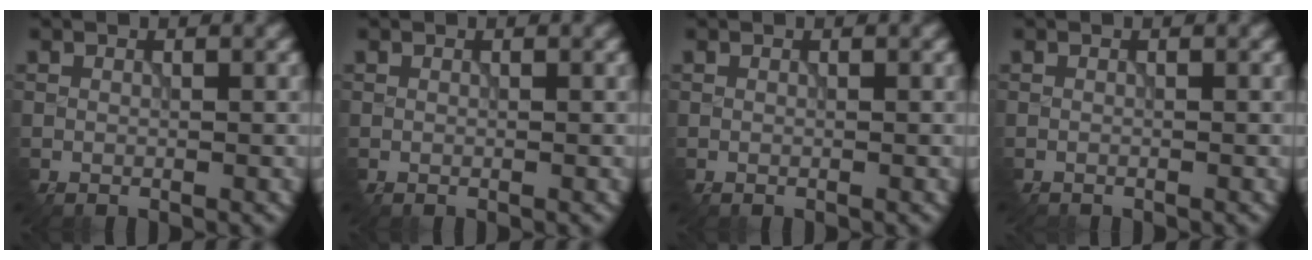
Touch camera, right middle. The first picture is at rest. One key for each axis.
{"total": 0.0}
{"total": 0.0}
{"total": 0.0}